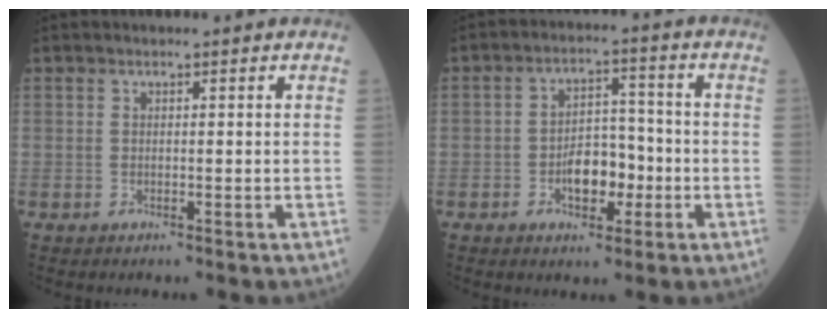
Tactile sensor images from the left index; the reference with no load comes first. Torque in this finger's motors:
{"motor_torque": [0.39, 0.27, 0.16, 0.05]}